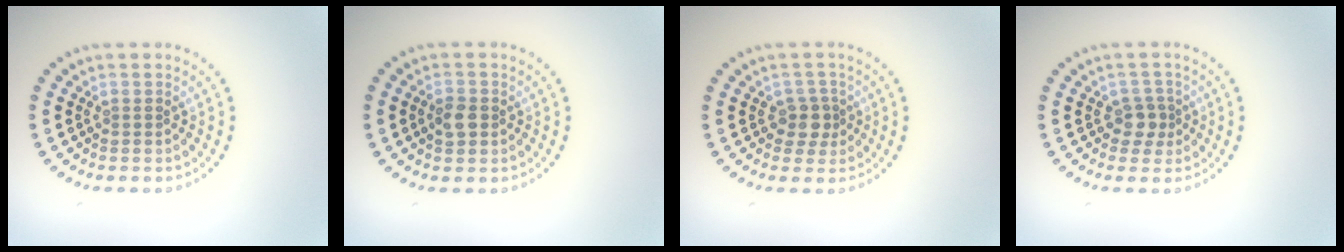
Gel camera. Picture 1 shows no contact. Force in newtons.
{"total": 1.8, "press": 1.8, "slide": 0.1}
{"total": 2.0, "press": 1.7, "slide": 1.0}
{"total": 1.8, "press": 1.6, "slide": 0.9}